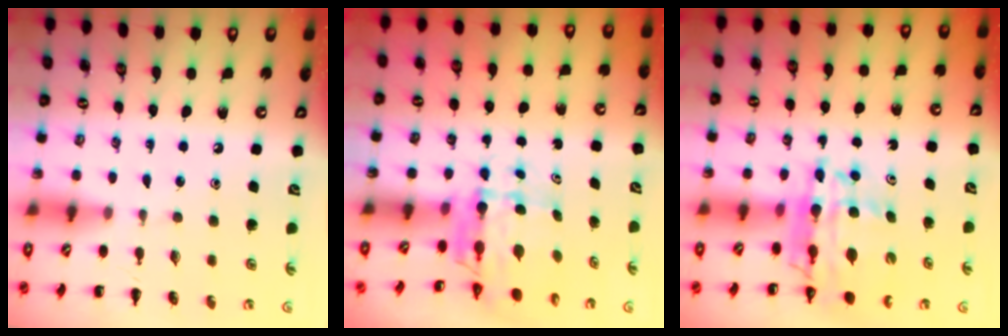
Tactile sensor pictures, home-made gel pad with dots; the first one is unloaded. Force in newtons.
{"total": 5.7, "press": 5.5, "slide": 1.4}
{"total": 12.8, "press": 12.2, "slide": 3.8}